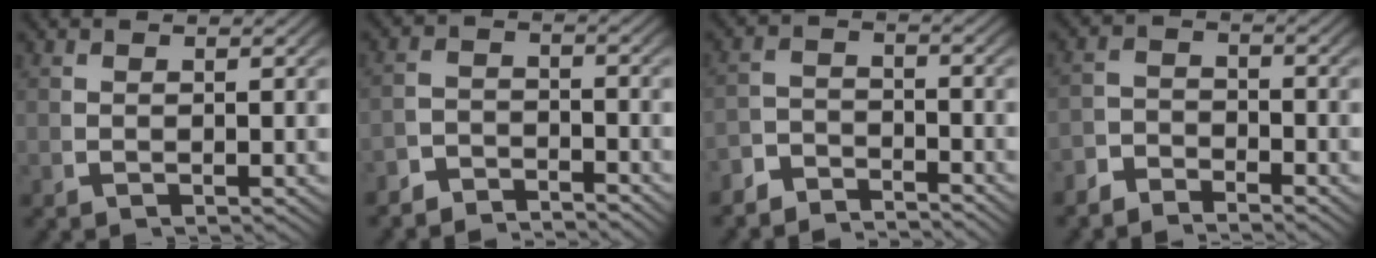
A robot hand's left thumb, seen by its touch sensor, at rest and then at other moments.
{"total": 3.8, "force": [-3.7, 0.7, 0.0], "torque": [0.011, -0.012, -0.068]}
{"total": 3.9, "force": [-3.8, 0.8, 0.2], "torque": [0.007, -0.012, -0.070]}
{"total": 2.7, "force": [-2.6, 0.8, 0.0], "torque": [0.014, -0.007, -0.054]}